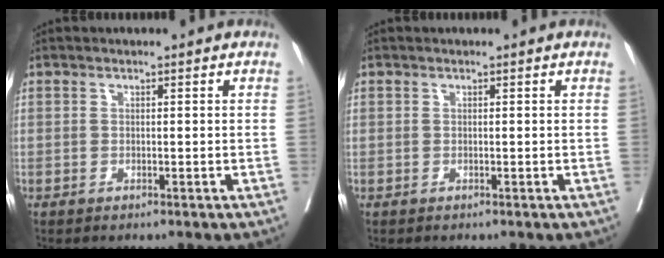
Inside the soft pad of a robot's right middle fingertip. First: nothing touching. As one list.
[{"total": 0.0}]